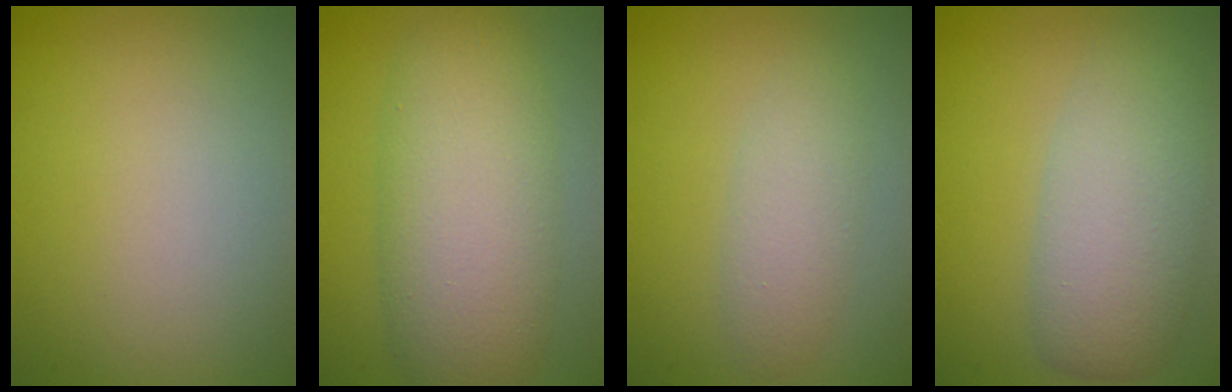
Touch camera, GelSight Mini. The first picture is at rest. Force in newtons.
{"total": 7.8, "press": 7.8, "slide": 0.2}
{"total": 2.6, "press": 2.6, "slide": 0.1}
{"total": 5.6, "press": 5.6, "slide": 0.3}